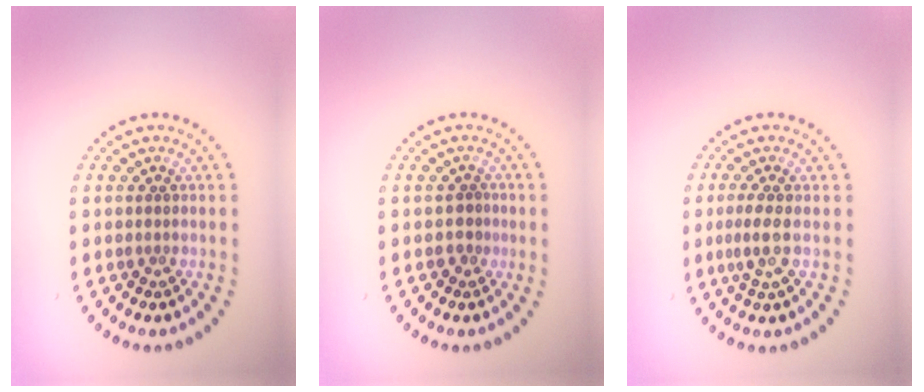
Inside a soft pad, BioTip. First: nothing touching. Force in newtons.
{"total": 1.2, "press": 1.0, "slide": 0.7}
{"total": 2.0, "press": 1.6, "slide": 1.2}